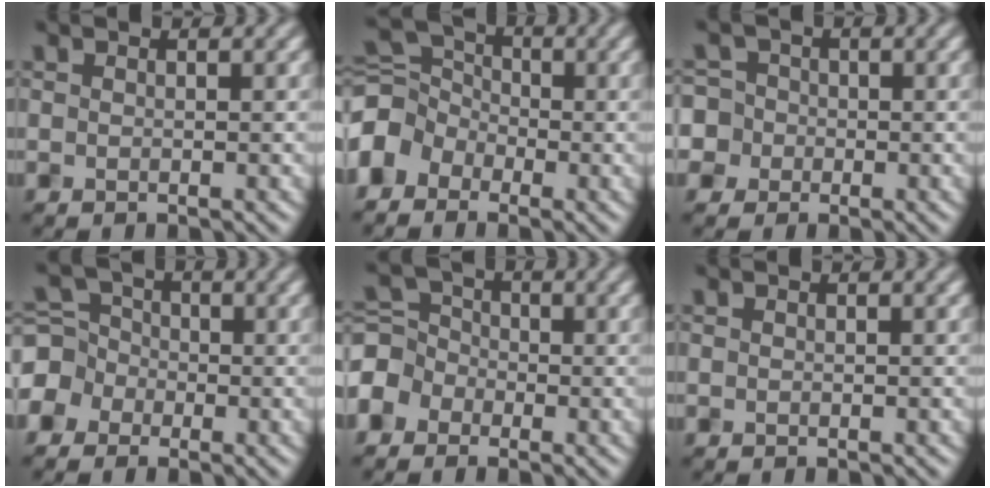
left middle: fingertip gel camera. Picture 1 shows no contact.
{"total": 4.5, "force": [-2.8, 3.2, 1.6], "torque": [-0.037, 0.017, -0.072]}
{"total": 5.0, "force": [-0.9, 4.7, 1.2], "torque": [-0.026, 0.032, -0.041]}
{"total": 4.6, "force": [-2.0, 4.0, 1.0], "torque": [-0.011, 0.019, -0.053]}
{"total": 3.8, "force": [-2.1, 3.1, 1.0], "torque": [-0.020, 0.011, -0.040]}
{"total": 0.0}